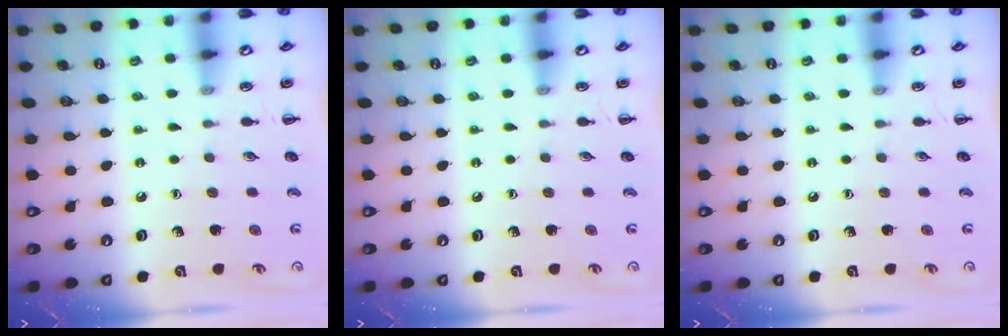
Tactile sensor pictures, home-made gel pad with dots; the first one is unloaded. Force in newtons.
{"total": 0.0}
{"total": 0.0}